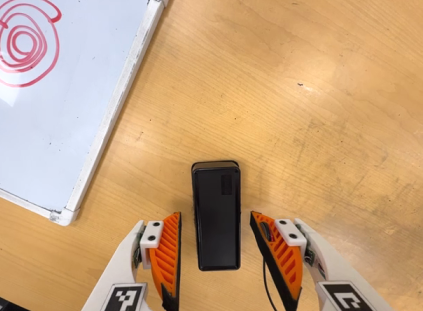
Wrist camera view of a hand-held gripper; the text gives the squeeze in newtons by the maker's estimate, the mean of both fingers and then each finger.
{"total": 0.0}